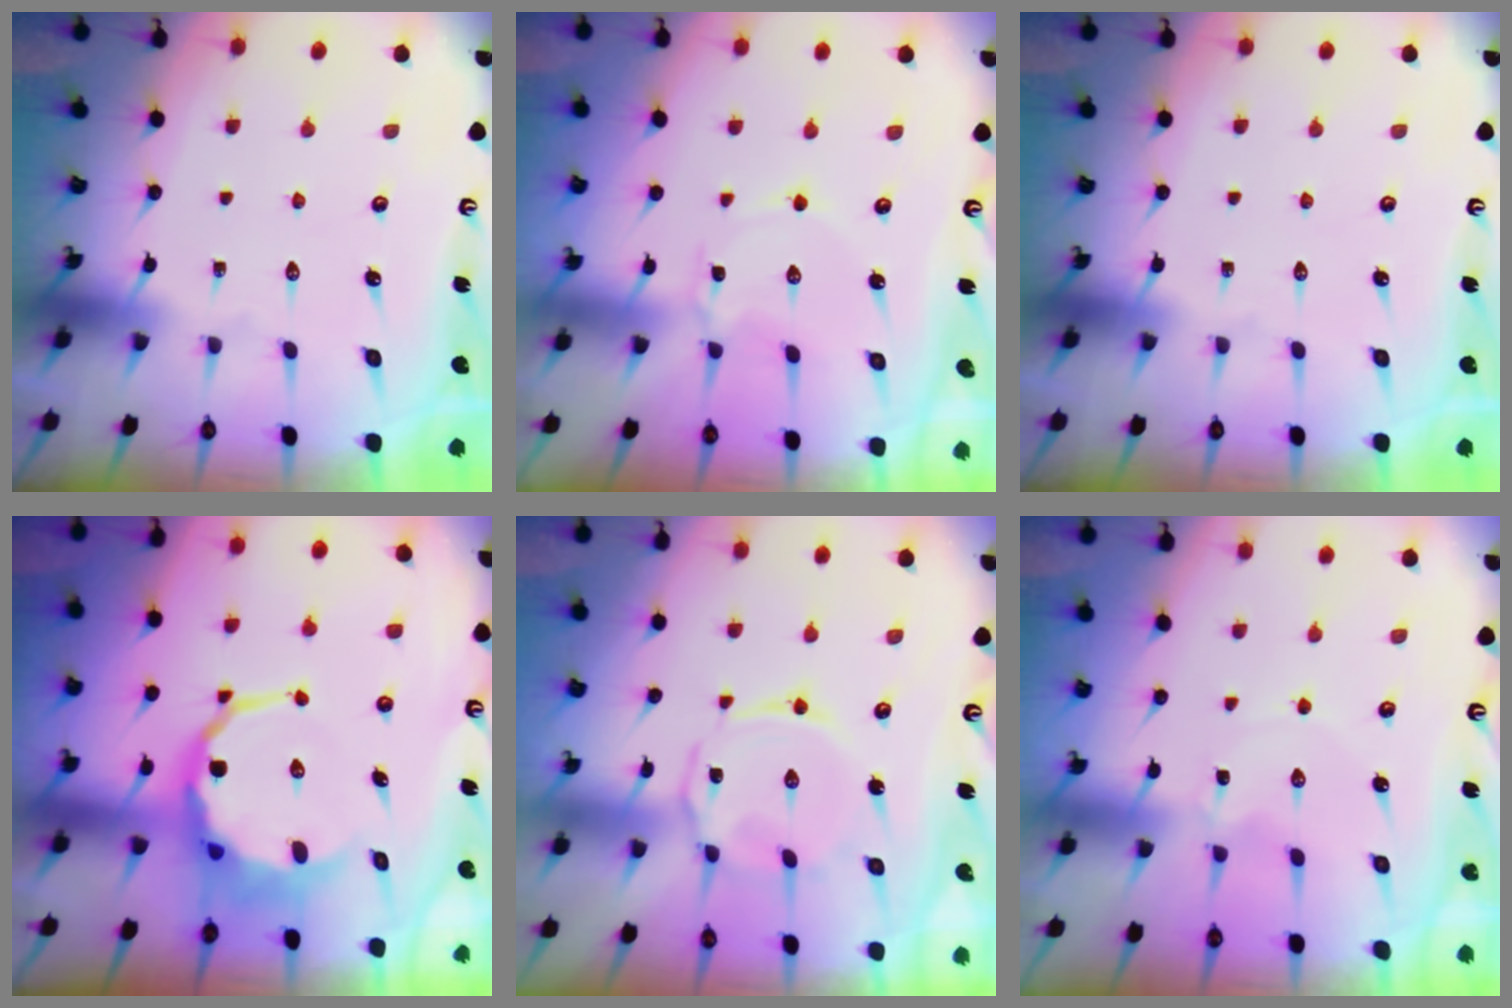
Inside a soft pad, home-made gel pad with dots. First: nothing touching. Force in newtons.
{"total": 2.8, "press": 2.8, "slide": 0.3}
{"total": 0.0}
{"total": 8.3, "press": 8.1, "slide": 1.8}
{"total": 5.3, "press": 5.2, "slide": 0.2}
{"total": 1.0, "press": 1.0, "slide": 0.2}